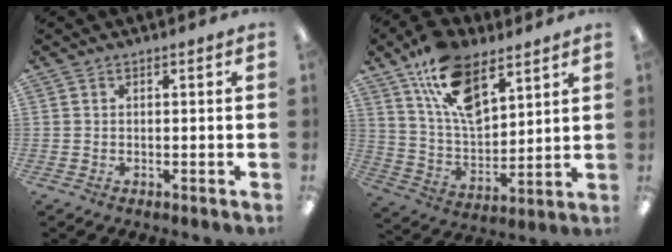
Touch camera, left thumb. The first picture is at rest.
{"total": 16.5, "force": [10.0, 8.3, 10.1], "torque": [-0.183, -0.037, 0.184]}